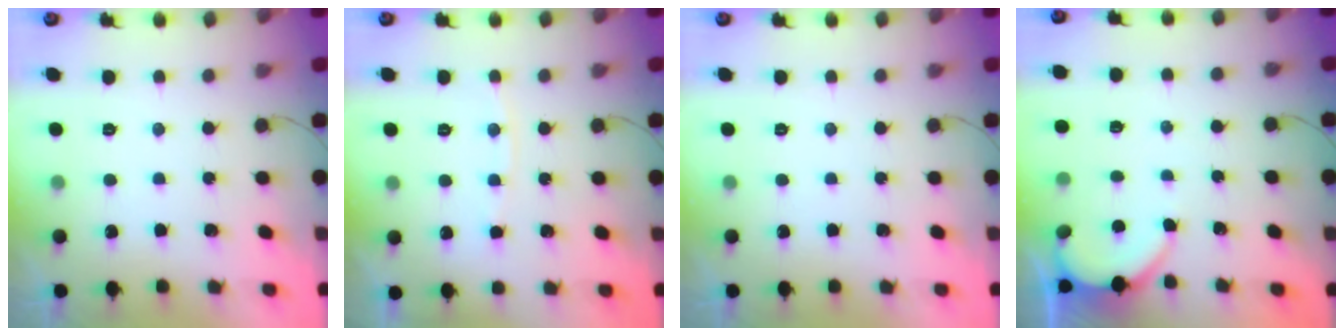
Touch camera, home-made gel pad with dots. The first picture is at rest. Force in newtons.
{"total": 4.2, "press": 4.2, "slide": 0.7}
{"total": 0.0}
{"total": 2.9, "press": 2.8, "slide": 0.4}